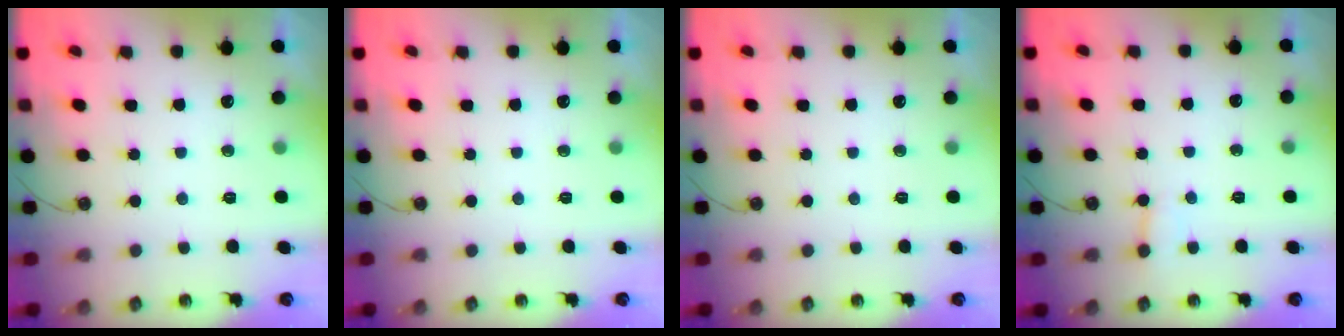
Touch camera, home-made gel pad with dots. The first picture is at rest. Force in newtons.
{"total": 0.0}
{"total": 0.0}
{"total": 3.2, "press": 3.2, "slide": 0.3}